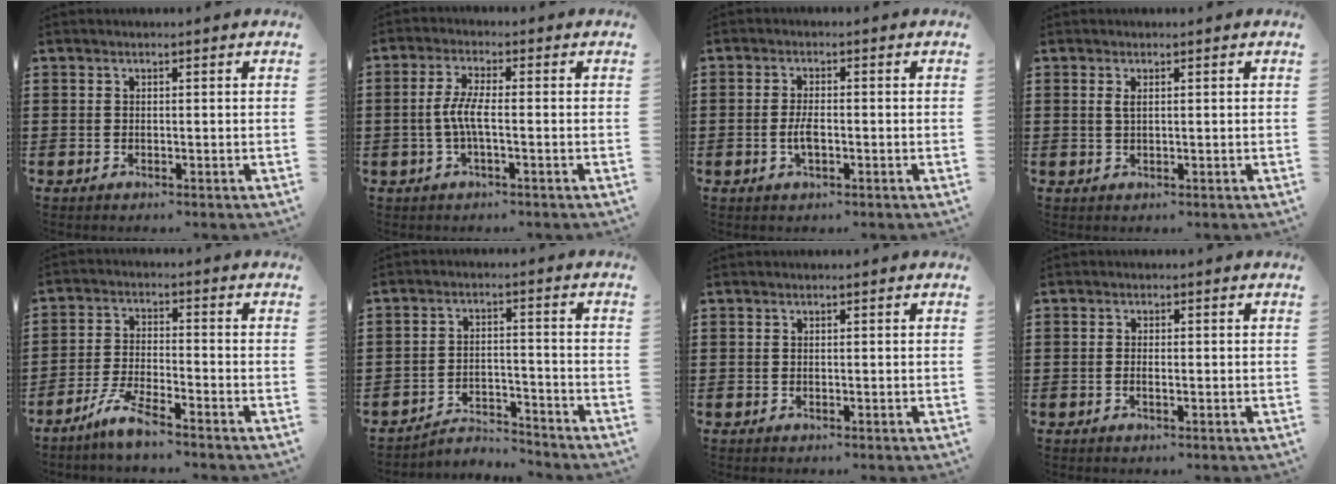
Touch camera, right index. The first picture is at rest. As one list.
[{"total": 4.5, "force": [-1.0, 0.9, 4.3], "torque": [-0.100, -0.005, -0.027]}, {"total": 3.1, "force": [-0.8, 1.0, 2.8], "torque": [-0.060, -0.003, -0.017]}, {"total": 1.2, "force": [0.4, 0.4, 1.1], "torque": [-0.022, 0.004, 0.006]}, {"total": 5.5, "force": [-4.5, 0.2, 3.1], "torque": [-0.086, -0.015, -0.092]}, {"total": 4.0, "force": [-3.9, 0.7, 0.7], "torque": [-0.017, 0.008, -0.081]}, {"total": 0.0}, {"total": 0.9, "force": [-0.3, 0.2, 0.8], "torque": [-0.015, -0.003, -0.005]}]